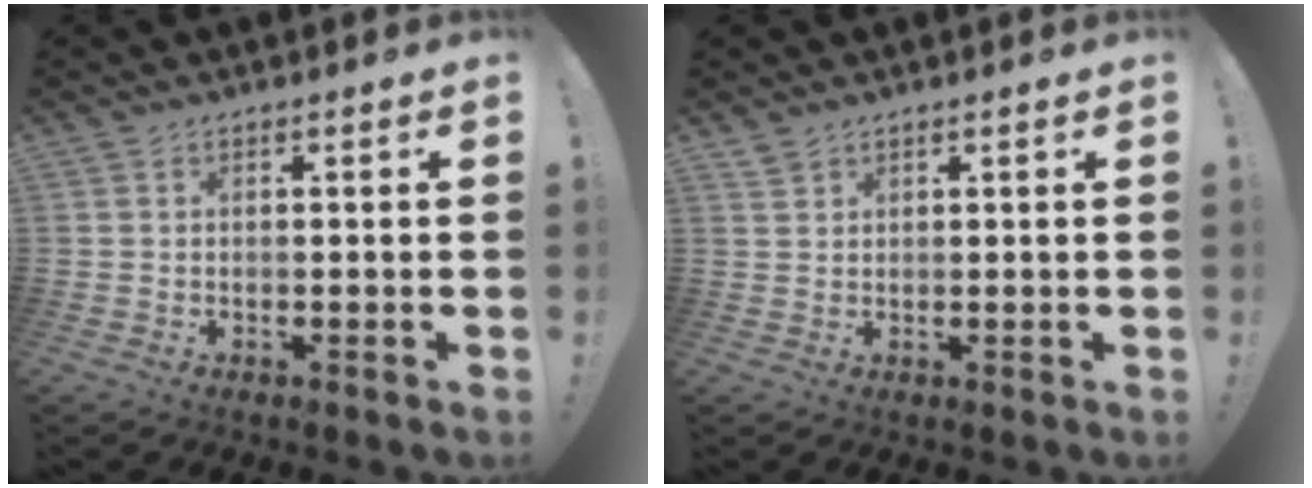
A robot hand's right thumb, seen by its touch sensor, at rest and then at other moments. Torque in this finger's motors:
{"motor_torque": [-0.37, 0.16, -0.06, 0.07, -0.04]}